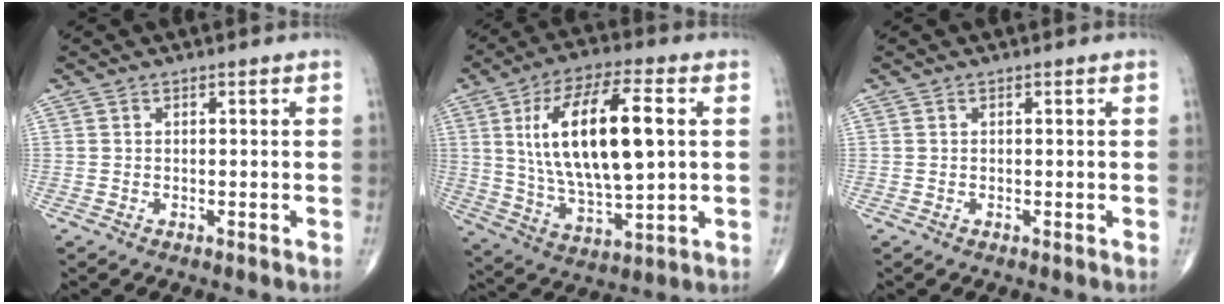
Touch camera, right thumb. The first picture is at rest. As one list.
[{"total": 20.4, "force": [3.8, 7.7, 18.5], "torque": [-0.329, -0.004, 0.071]}, {"total": 0.0}]